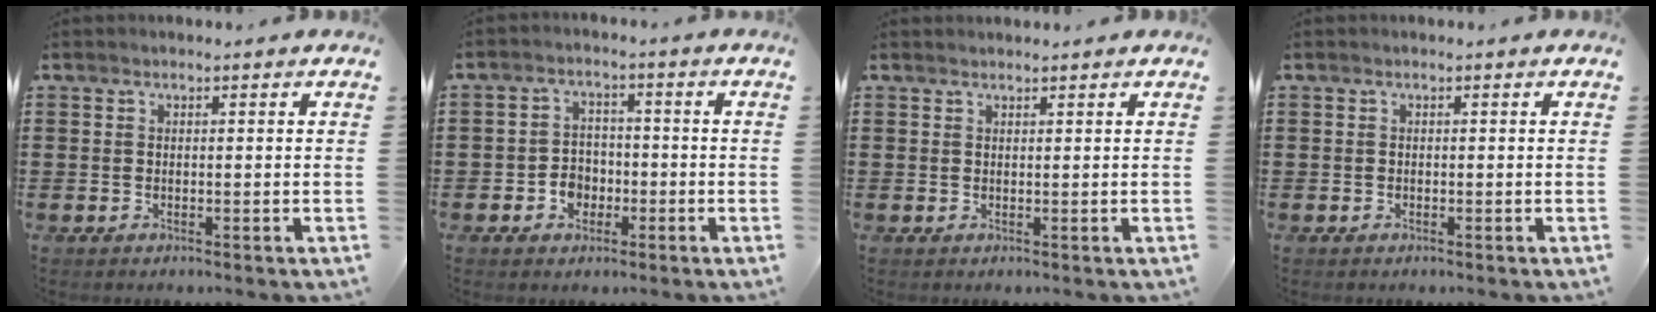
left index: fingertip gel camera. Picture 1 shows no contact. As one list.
[{"total": 3.8, "force": [-1.7, 3.0, 1.6], "torque": [-0.037, 0.007, -0.035]}, {"total": 0.8, "force": [0.7, 0.0, 0.1], "torque": [-0.004, -0.002, 0.015]}, {"total": 0.0}]